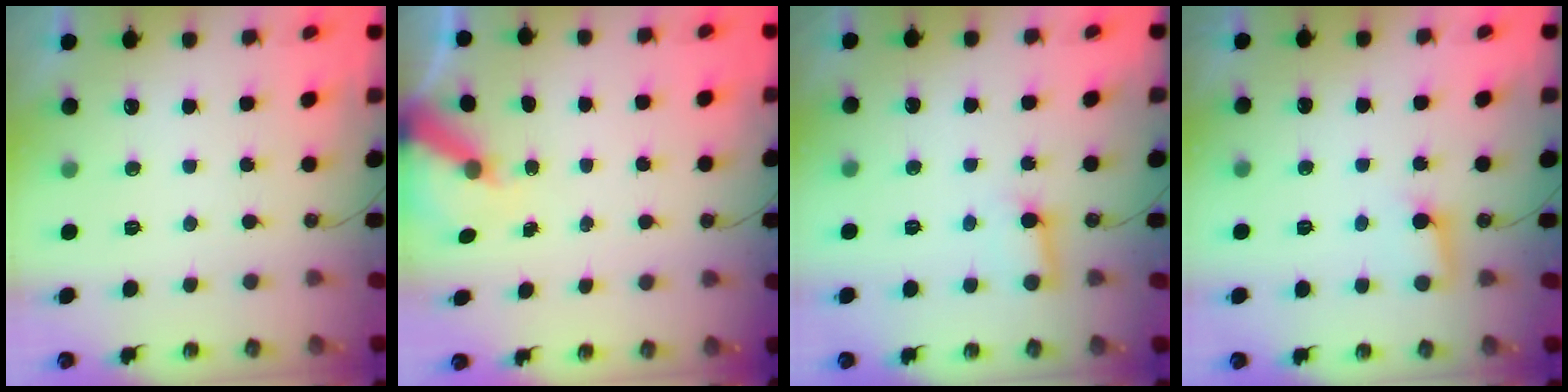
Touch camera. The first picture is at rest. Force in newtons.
{"total": 5.1, "press": 5.0, "slide": 0.5}
{"total": 3.9, "press": 3.9, "slide": 0.2}
{"total": 2.9, "press": 2.9, "slide": 0.2}